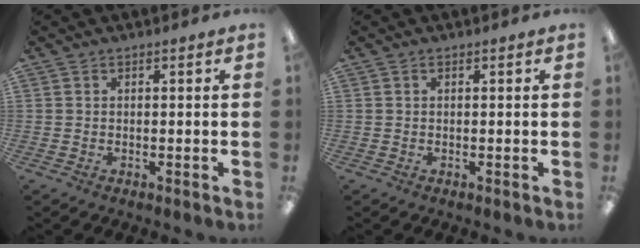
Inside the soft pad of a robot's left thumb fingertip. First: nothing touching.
{"total": 0.0}